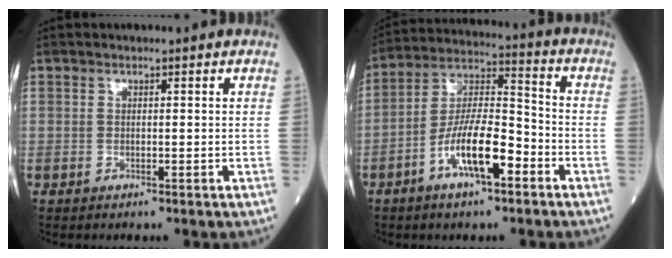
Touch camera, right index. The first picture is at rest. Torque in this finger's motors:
{"motor_torque": [0.59, -0.37, 0.84, 0.21]}